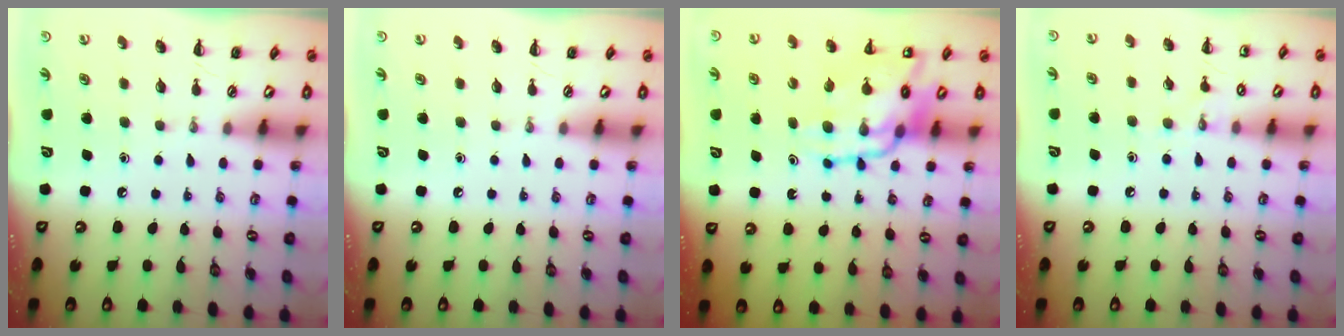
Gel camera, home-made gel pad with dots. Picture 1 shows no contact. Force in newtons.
{"total": 0.0}
{"total": 15.4, "press": 14.8, "slide": 4.0}
{"total": 7.4, "press": 7.1, "slide": 1.9}